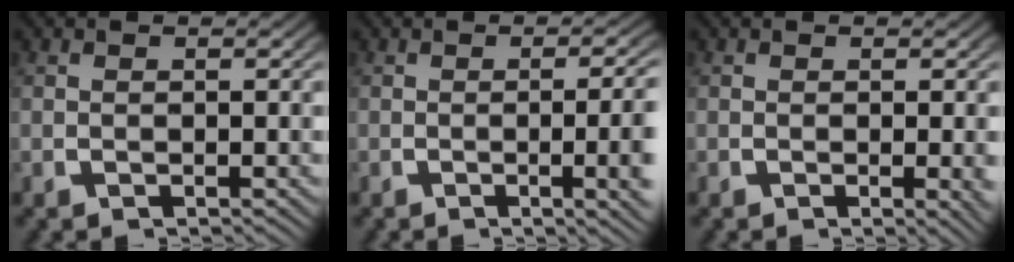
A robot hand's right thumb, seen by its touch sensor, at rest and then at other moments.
{"total": 5.1, "force": [-0.9, 1.4, 4.8], "torque": [-0.056, 0.005, -0.017]}
{"total": 1.6, "force": [0.0, 0.2, 1.6], "torque": [-0.016, -0.002, 0.000]}